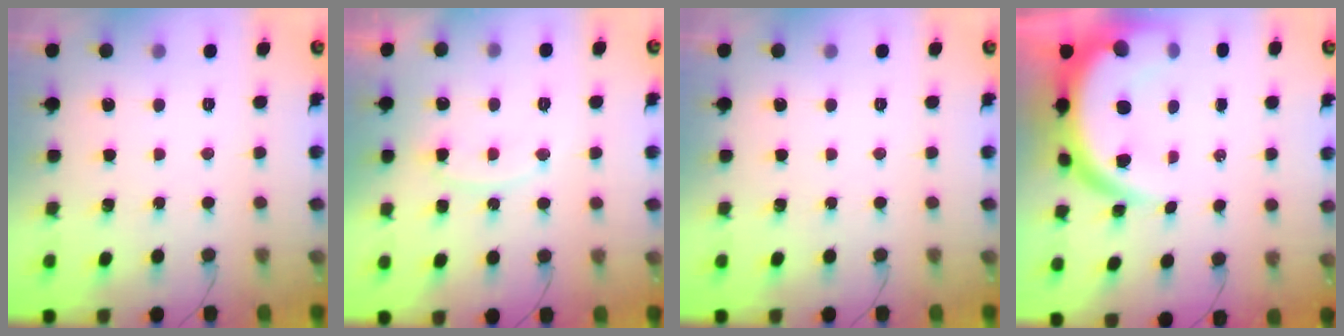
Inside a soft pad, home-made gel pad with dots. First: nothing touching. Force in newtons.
{"total": 11.3, "press": 11.3, "slide": 0.9}
{"total": 0.0}
{"total": 12.1, "press": 12.0, "slide": 1.2}